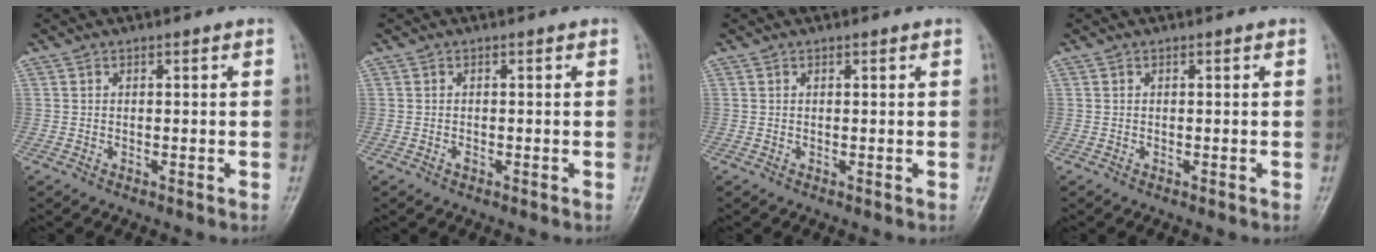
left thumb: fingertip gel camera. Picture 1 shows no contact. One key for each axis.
{"total": 0.6, "fx": -0.3, "fy": 0.3, "fz": 0.4, "tx": -0.006, "ty": -0.001, "tz": -0.005}
{"total": 0.0}
{"total": 0.0}